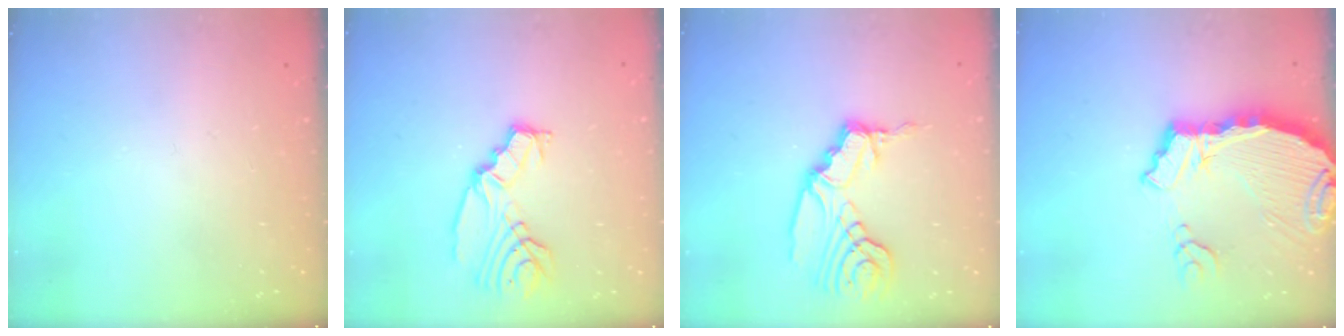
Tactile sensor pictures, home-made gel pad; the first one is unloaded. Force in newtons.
{"total": 9.4, "press": 9.4, "slide": 0.7}
{"total": 10.4, "press": 10.3, "slide": 0.9}
{"total": 11.1, "press": 11.0, "slide": 1.3}